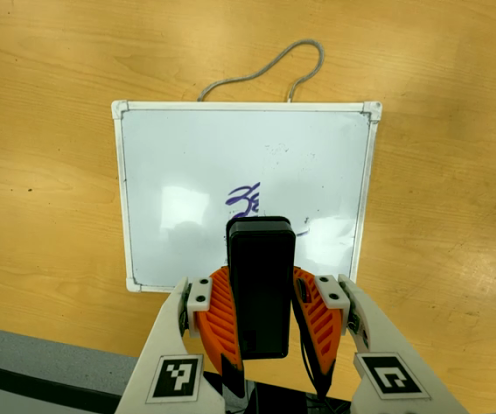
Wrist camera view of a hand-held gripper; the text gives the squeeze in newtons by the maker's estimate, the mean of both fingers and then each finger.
{"total": 5.8, "left": 5.2, "right": 6.3}